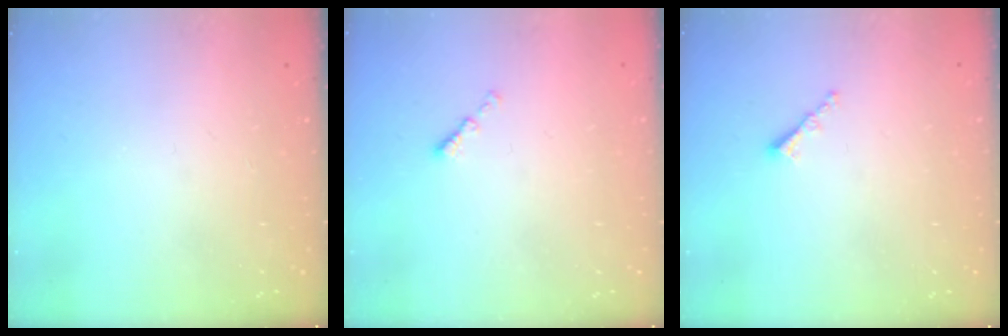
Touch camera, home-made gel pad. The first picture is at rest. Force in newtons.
{"total": 0.0}
{"total": 1.0, "press": 0.9, "slide": 0.4}